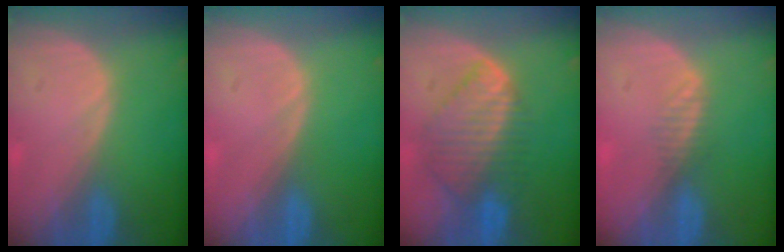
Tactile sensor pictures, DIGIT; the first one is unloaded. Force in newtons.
{"total": 0.0}
{"total": 8.3, "press": 7.5, "slide": 3.7}
{"total": 1.7, "press": 1.4, "slide": 1.0}